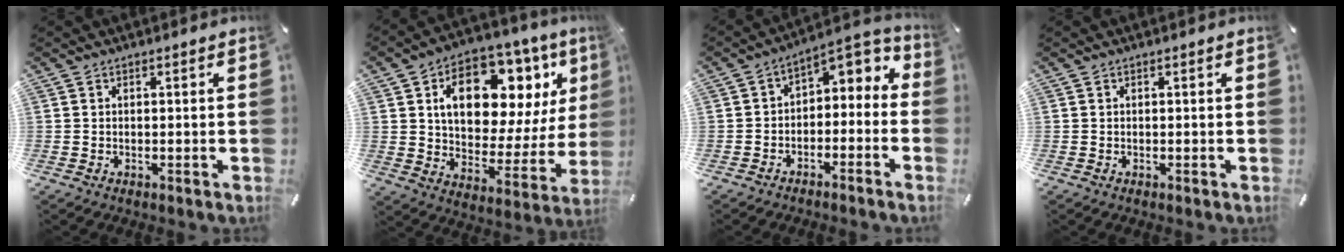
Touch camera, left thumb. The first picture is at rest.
{"total": 17.6, "force": [8.2, 11.0, 11.0], "torque": [-0.169, -0.043, 0.141]}
{"total": 3.9, "force": [-0.1, 3.4, 1.9], "torque": [-0.025, -0.009, -0.010]}
{"total": 0.0}